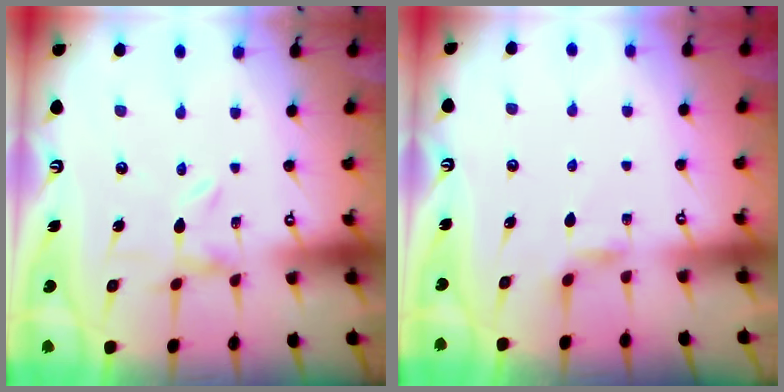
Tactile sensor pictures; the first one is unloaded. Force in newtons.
{"total": 2.3, "press": 2.3, "slide": 0.4}